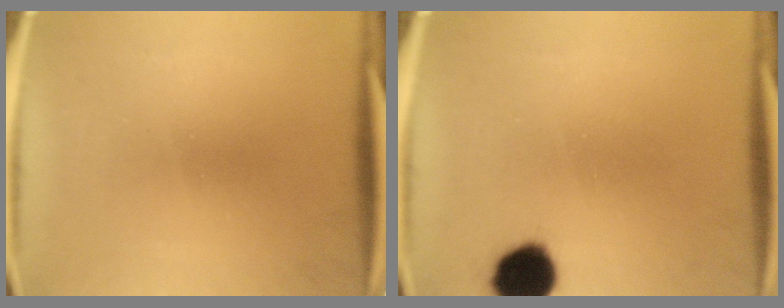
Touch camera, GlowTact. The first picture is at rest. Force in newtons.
{"total": 9.9}